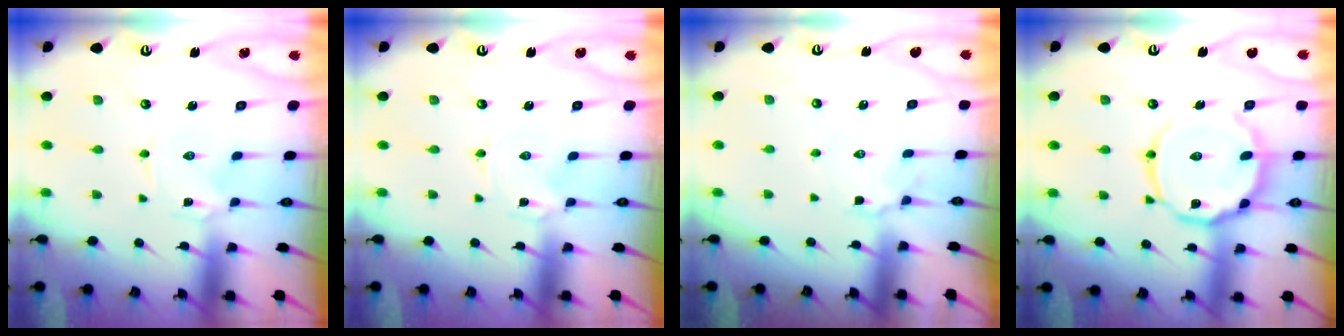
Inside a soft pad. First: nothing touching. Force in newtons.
{"total": 0.0}
{"total": 4.0, "press": 3.9, "slide": 1.1}
{"total": 14.2, "press": 14.2, "slide": 1.0}